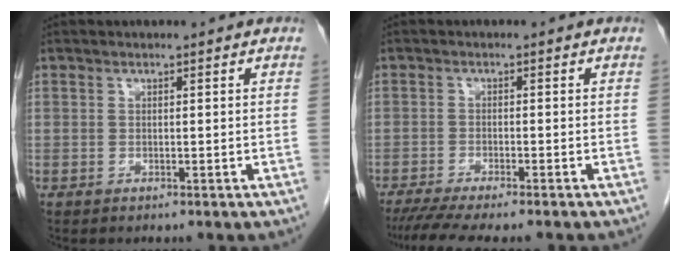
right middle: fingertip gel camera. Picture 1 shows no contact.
{"total": 8.8, "force": [-7.5, 0.6, 4.6], "torque": [-0.064, -0.016, -0.118]}